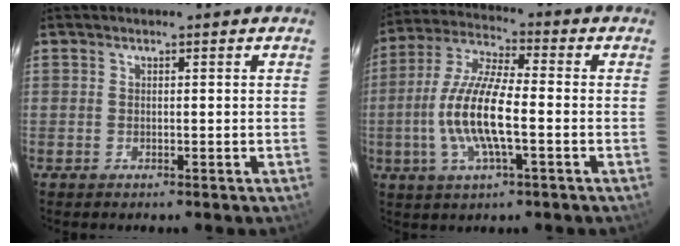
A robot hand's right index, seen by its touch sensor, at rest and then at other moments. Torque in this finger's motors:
{"motor_torque": [1.97, -0.17, 1.05, 0.21]}